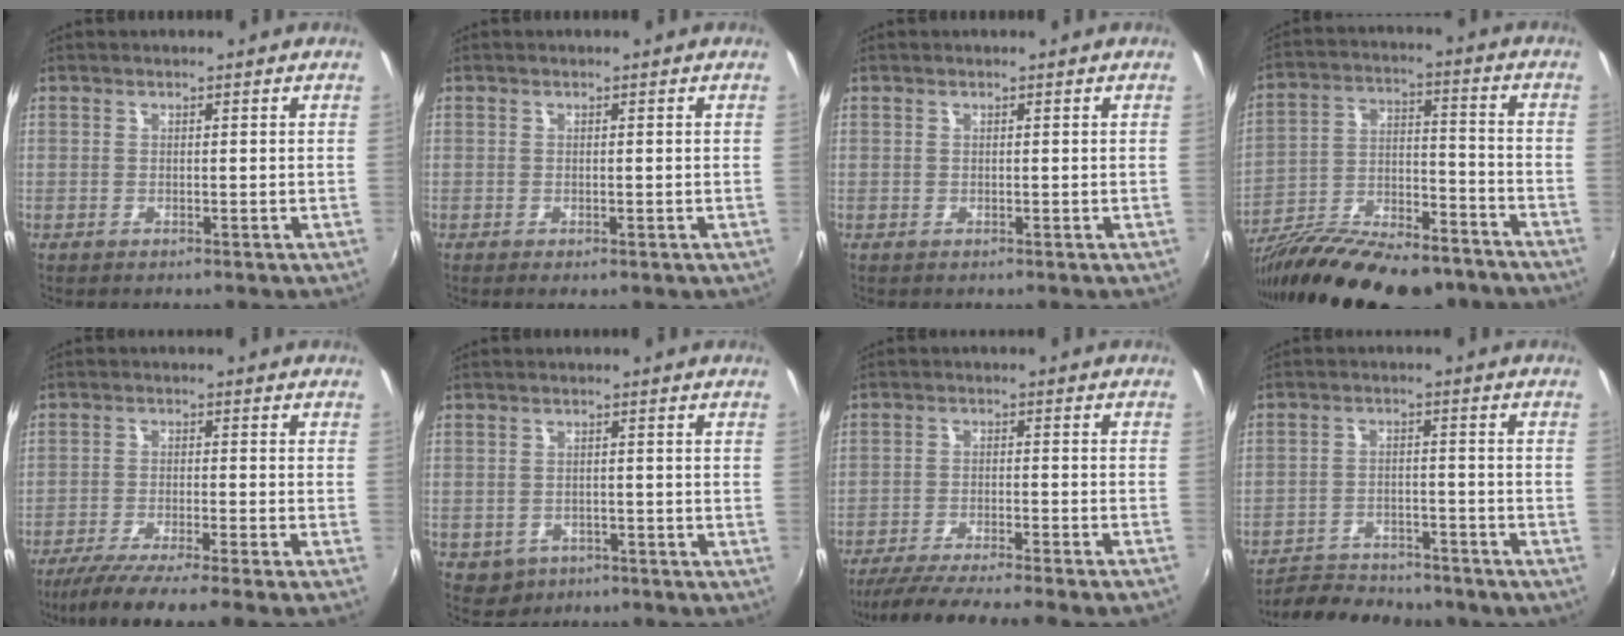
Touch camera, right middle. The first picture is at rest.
{"total": 1.7, "force": [-0.8, 0.9, 1.2], "torque": [-0.021, -0.007, -0.011]}
{"total": 0.0}
{"total": 24.7, "force": [-19.2, 8.4, 13.1], "torque": [-0.234, -0.011, -0.292]}
{"total": 9.6, "force": [-8.0, -1.1, 5.2], "torque": [-0.109, -0.027, -0.131]}
{"total": 4.6, "force": [-2.1, 3.9, 1.3], "torque": [-0.038, -0.003, -0.022]}
{"total": 15.1, "force": [-13.4, -0.7, 7.0], "torque": [-0.136, -0.021, -0.202]}
{"total": 15.0, "force": [-12.8, 5.3, 5.9], "torque": [-0.132, -0.008, -0.178]}